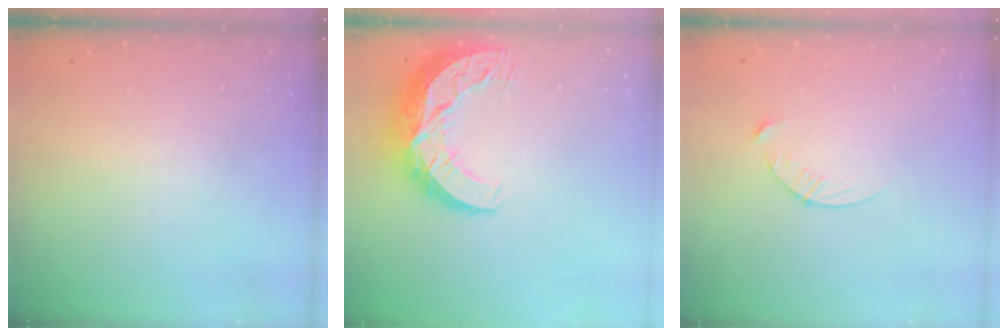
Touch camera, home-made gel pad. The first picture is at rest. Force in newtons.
{"total": 13.5, "press": 13.5, "slide": 0.8}
{"total": 4.6, "press": 4.6, "slide": 0.5}